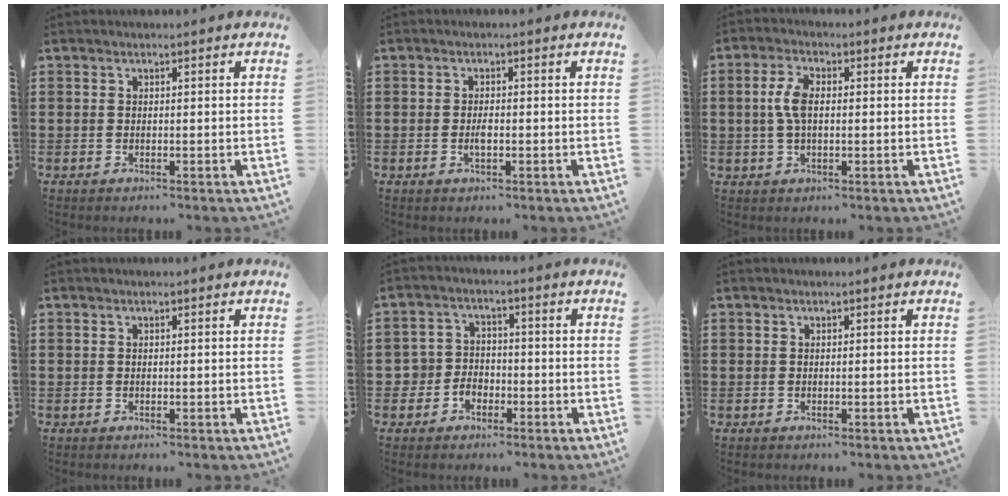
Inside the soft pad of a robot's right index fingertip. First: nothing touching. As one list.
[{"total": 1.8, "force": [-0.4, 0.7, 1.7], "torque": [-0.031, 0.001, -0.007]}, {"total": 5.0, "force": [0.3, 2.2, 4.5], "torque": [-0.112, 0.000, -0.004]}, {"total": 0.0}, {"total": 3.8, "force": [-1.9, 3.2, 0.7], "torque": [-0.032, 0.006, -0.044]}, {"total": 0.0}]